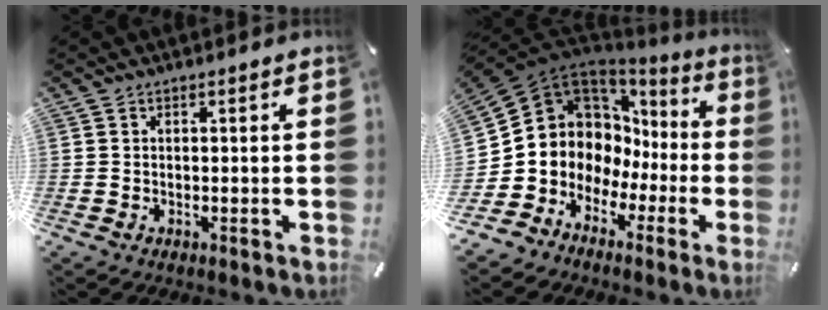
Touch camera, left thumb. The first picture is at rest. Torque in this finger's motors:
{"motor_torque": [0.31, 2.55, 1.45, 1.33, 0.47]}